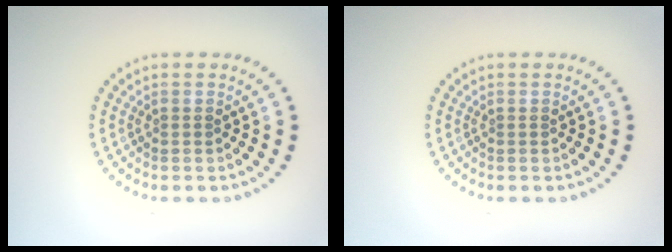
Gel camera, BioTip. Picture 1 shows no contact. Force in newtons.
{"total": 0.0}